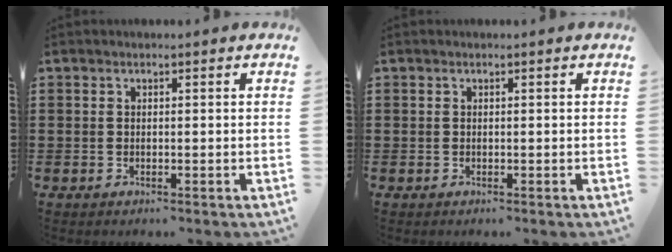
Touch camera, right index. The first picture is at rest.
{"total": 0.0}